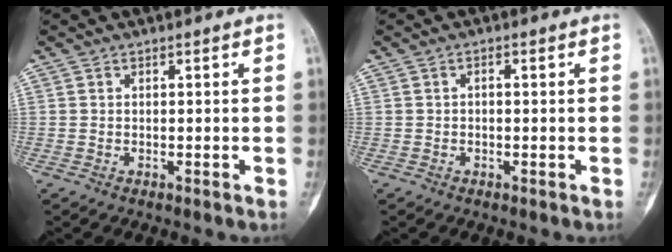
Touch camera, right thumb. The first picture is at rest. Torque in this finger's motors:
{"motor_torque": [-0.02, -0.01, 0.01, 0.39, -0.09]}